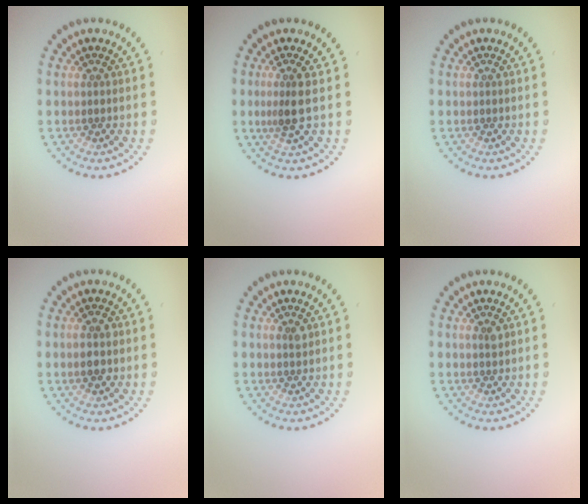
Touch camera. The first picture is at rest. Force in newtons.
{"total": 2.2, "press": 1.8, "slide": 1.4}
{"total": 0.0}
{"total": 1.5, "press": 1.4, "slide": 0.3}
{"total": 0.7, "press": 0.5, "slide": 0.5}
{"total": 0.7, "press": 0.5, "slide": 0.5}